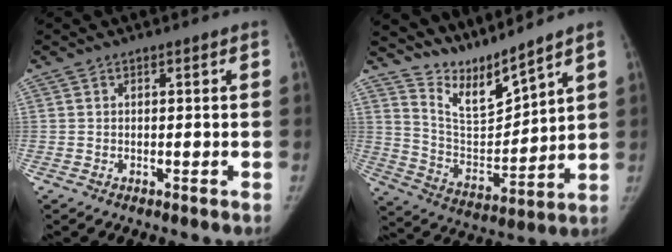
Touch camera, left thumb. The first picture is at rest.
{"total": 11.0, "force": [10.3, 0.8, 3.8], "torque": [-0.055, -0.081, 0.211]}